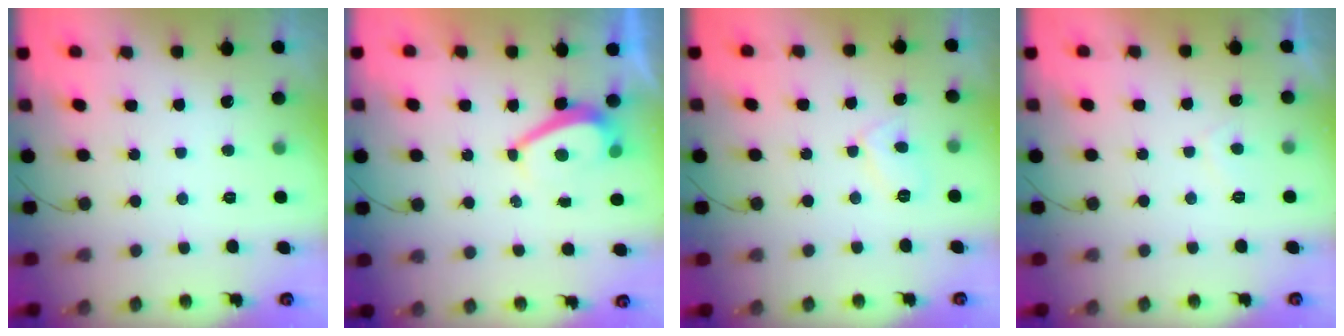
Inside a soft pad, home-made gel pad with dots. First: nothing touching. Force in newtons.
{"total": 3.0, "press": 2.9, "slide": 0.6}
{"total": 5.0, "press": 5.0, "slide": 0.3}
{"total": 1.7, "press": 1.5, "slide": 0.7}